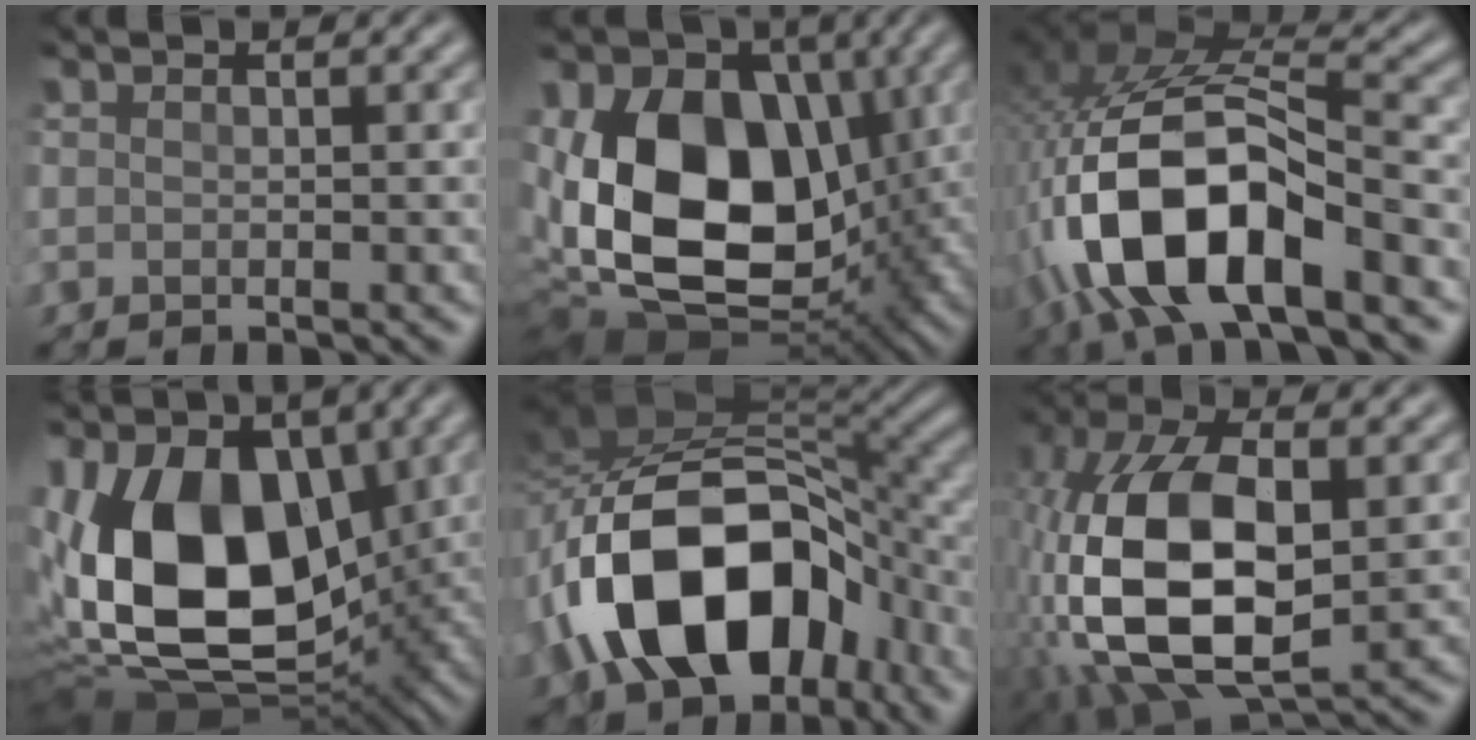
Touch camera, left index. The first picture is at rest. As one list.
[{"total": 18.4, "force": [0.0, 12.2, 13.7], "torque": [-0.263, -0.012, 0.011]}, {"total": 12.7, "force": [-4.8, 5.3, 10.5], "torque": [-0.228, 0.005, -0.090]}, {"total": 16.4, "force": [0.6, 10.1, 12.9], "torque": [-0.243, -0.018, 0.006]}, {"total": 16.0, "force": [-5.3, 9.7, 11.6], "torque": [-0.203, 0.004, -0.092]}, {"total": 13.8, "force": [-1.1, 7.1, 11.7], "torque": [-0.272, -0.001, -0.019]}]